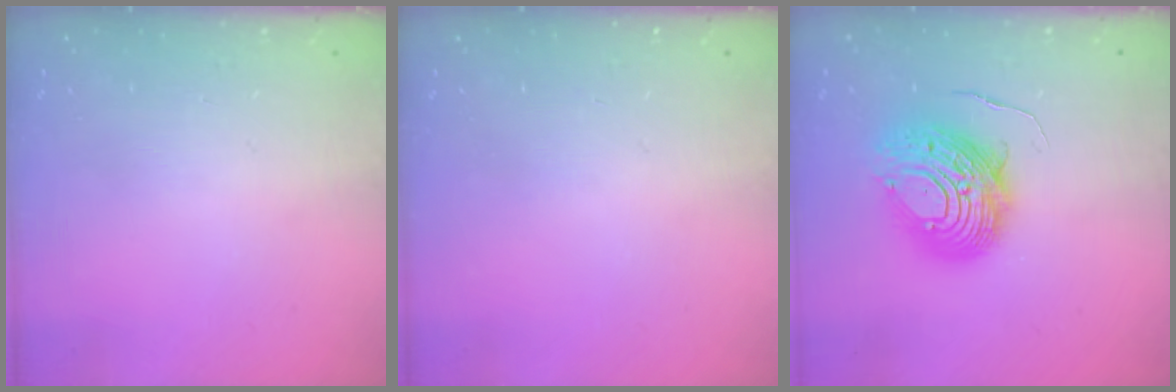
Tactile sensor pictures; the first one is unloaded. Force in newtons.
{"total": 0.0}
{"total": 13.2, "press": 13.1, "slide": 1.5}